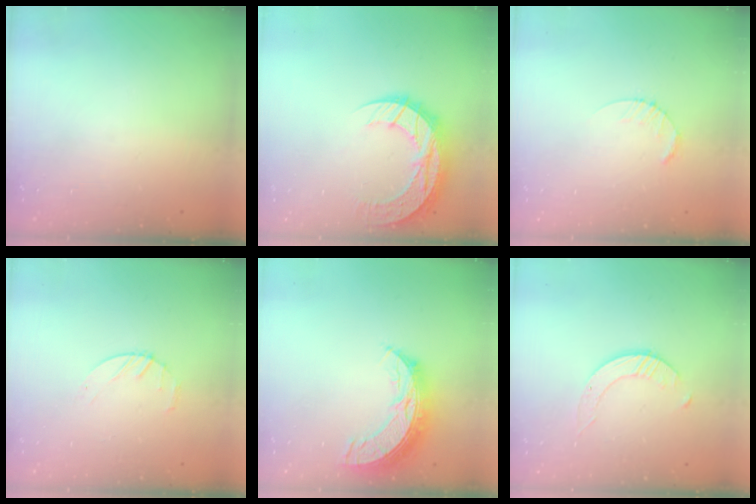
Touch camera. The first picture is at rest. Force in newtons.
{"total": 12.2, "press": 12.2, "slide": 0.9}
{"total": 2.6, "press": 2.6, "slide": 0.4}
{"total": 2.4, "press": 2.3, "slide": 0.3}
{"total": 10.5, "press": 10.4, "slide": 0.9}
{"total": 3.2, "press": 3.1, "slide": 0.4}